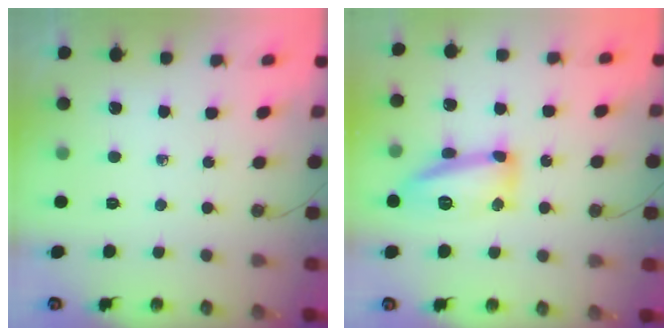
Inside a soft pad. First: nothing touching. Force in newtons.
{"total": 14.3, "press": 14.3, "slide": 1.1}